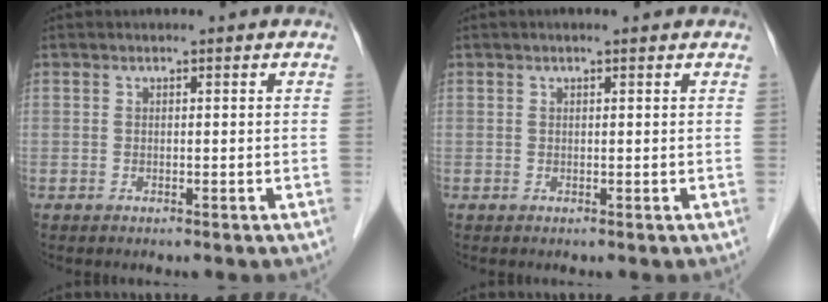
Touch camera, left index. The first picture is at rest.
{"total": 1.1, "force": [0.7, 0.3, 0.8], "torque": [-0.015, 0.009, 0.008]}